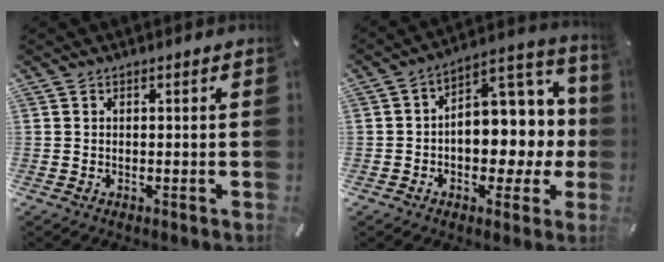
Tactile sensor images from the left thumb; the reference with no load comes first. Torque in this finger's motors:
{"motor_torque": [0.57, 0.57, 0.91, 0.81, 0.27]}